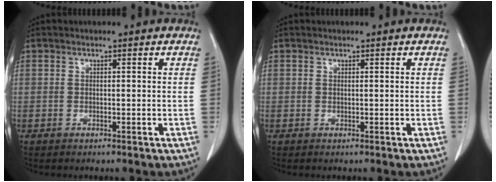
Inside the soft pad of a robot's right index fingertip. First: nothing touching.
{"total": 0.0}